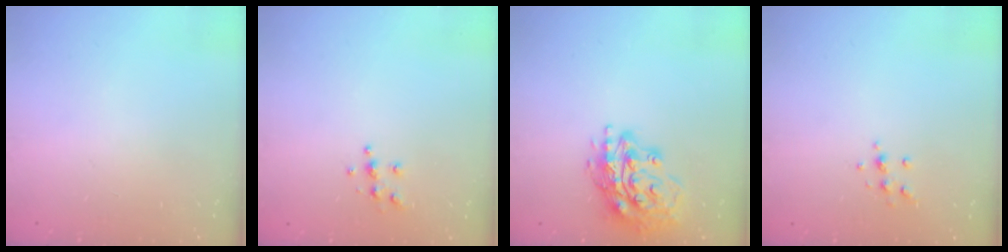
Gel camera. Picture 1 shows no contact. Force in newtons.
{"total": 5.5, "press": 5.5, "slide": 0.5}
{"total": 16.9, "press": 16.8, "slide": 1.5}
{"total": 6.2, "press": 6.2, "slide": 0.8}